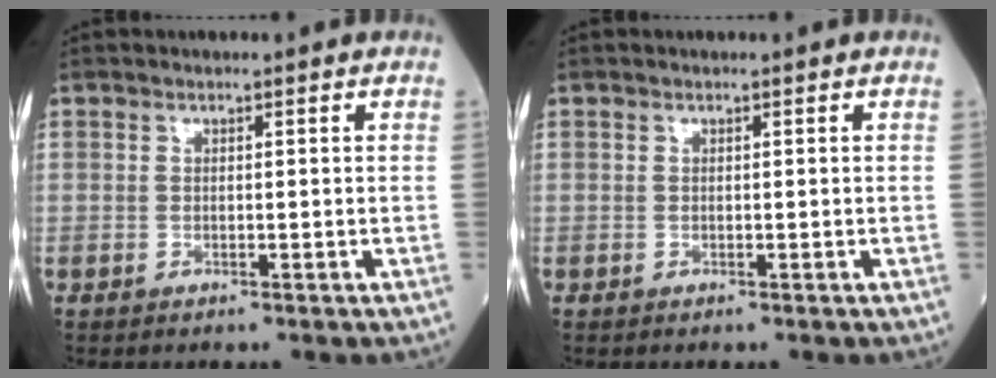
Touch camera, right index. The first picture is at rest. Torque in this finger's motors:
{"motor_torque": [0.00, 0.00, 0.00, 0.00]}